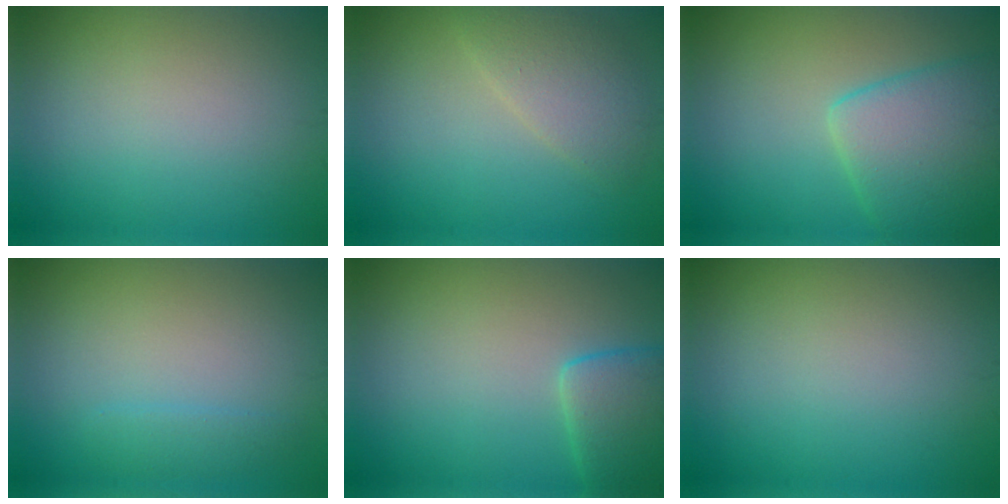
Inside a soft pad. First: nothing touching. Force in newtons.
{"total": 2.9, "press": 2.9, "slide": 0.2}
{"total": 6.5, "press": 6.5, "slide": 0.6}
{"total": 1.4, "press": 1.4, "slide": 0.1}
{"total": 4.1, "press": 4.1, "slide": 0.4}
{"total": 0.0}